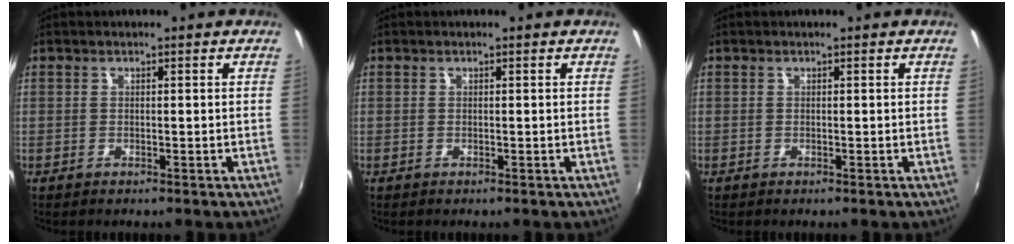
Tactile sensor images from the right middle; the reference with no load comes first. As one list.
[{"total": 0.0}, {"total": 0.0}]